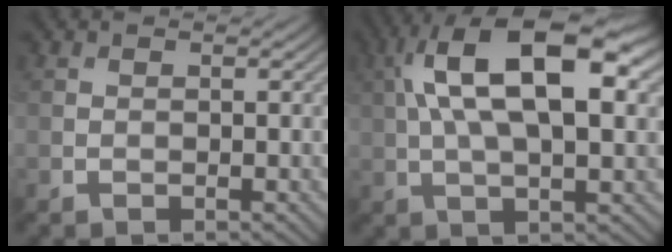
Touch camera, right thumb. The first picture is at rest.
{"total": 15.3, "force": [4.0, 6.4, 13.4], "torque": [-0.237, 0.023, 0.058]}